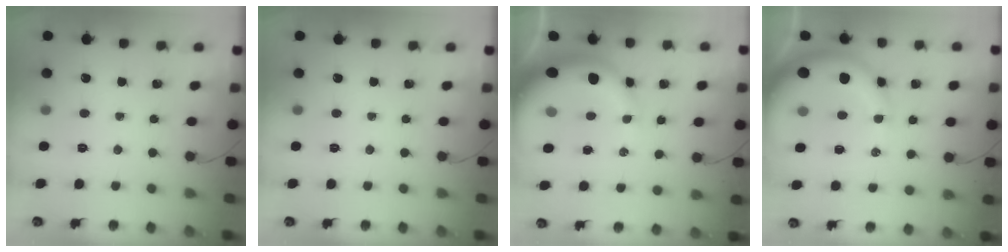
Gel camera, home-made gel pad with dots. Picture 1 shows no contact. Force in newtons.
{"total": 0.0}
{"total": 11.0, "press": 10.7, "slide": 2.4}
{"total": 12.2, "press": 12.0, "slide": 2.3}